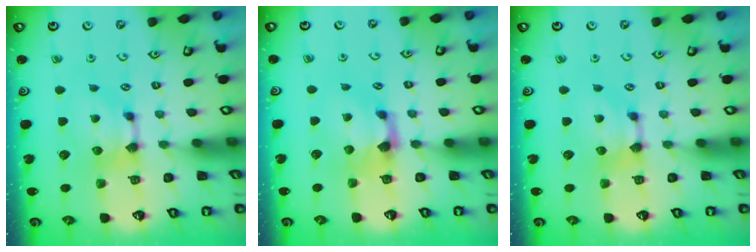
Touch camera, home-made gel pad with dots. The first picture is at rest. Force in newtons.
{"total": 1.6, "press": 0.9, "slide": 1.3}
{"total": 0.0}